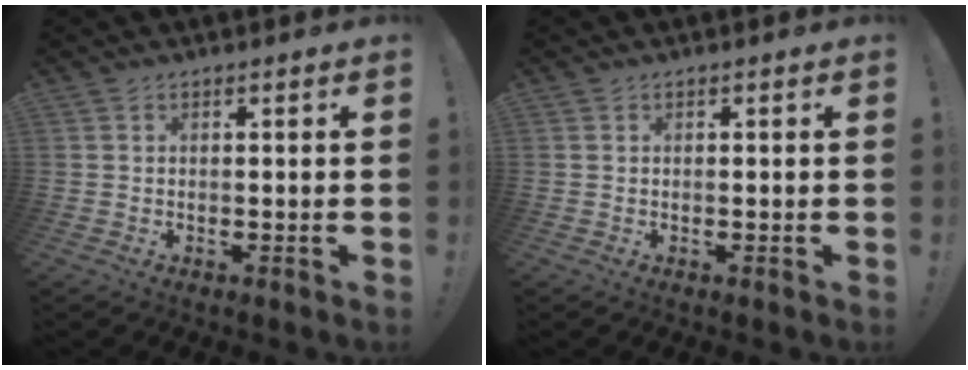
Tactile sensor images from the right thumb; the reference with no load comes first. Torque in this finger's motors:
{"motor_torque": [-1.04, 0.05, -0.29, 0.14, 0.01]}